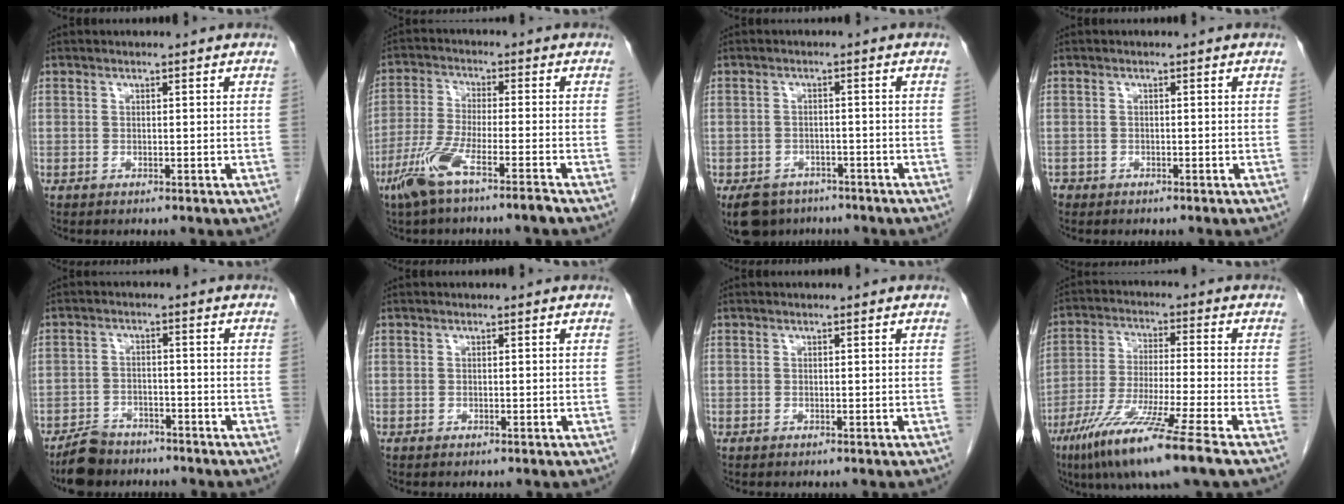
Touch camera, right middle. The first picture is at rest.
{"total": 8.2, "force": [-5.3, 0.1, 6.2], "torque": [-0.131, -0.016, -0.104]}
{"total": 6.7, "force": [-4.9, 4.1, 1.7], "torque": [-0.032, 0.000, -0.074]}
{"total": 1.1, "force": [-0.8, 0.8, 0.1], "torque": [-0.008, 0.001, -0.015]}
{"total": 6.3, "force": [-5.3, 2.9, 1.7], "torque": [-0.038, -0.005, -0.094]}
{"total": 0.0}
{"total": 0.0}
{"total": 14.2, "force": [-8.8, -0.7, 11.1], "torque": [-0.224, -0.050, -0.161]}